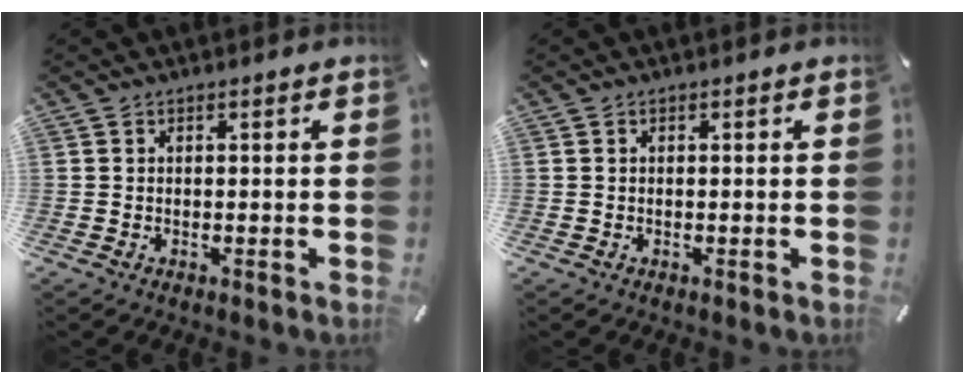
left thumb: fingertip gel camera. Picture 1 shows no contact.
{"total": 0.0}